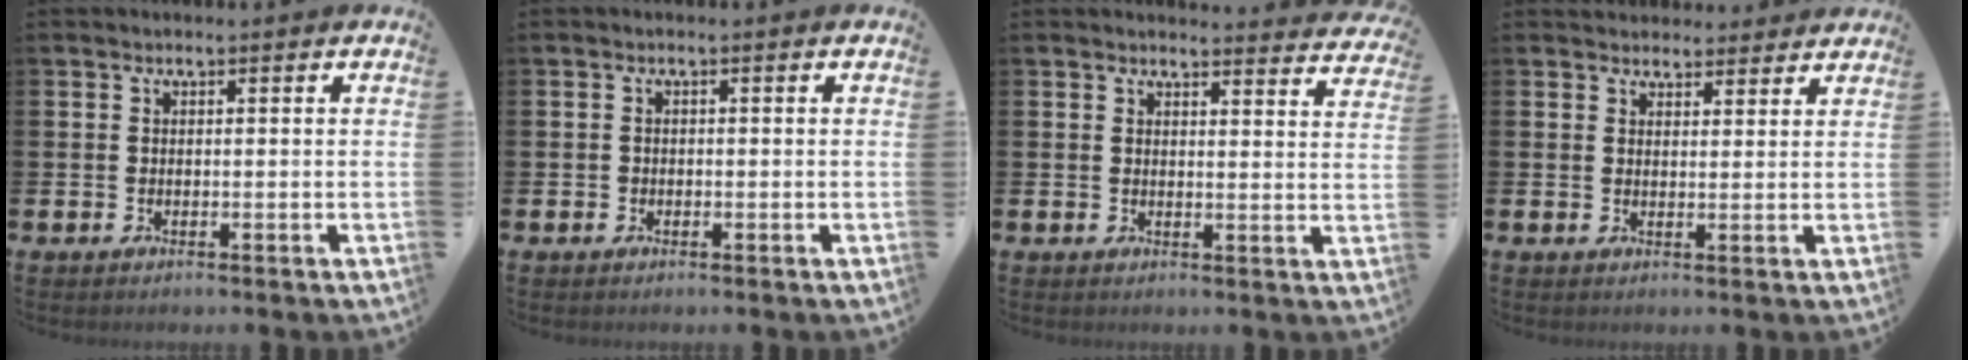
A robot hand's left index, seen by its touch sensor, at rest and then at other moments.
{"total": 0.7, "force": [-0.2, 0.6, 0.1], "torque": [-0.007, 0.007, -0.005]}
{"total": 3.0, "force": [3.0, 0.0, -0.2], "torque": [0.011, -0.026, 0.051]}
{"total": 3.1, "force": [2.9, 1.0, -0.3], "torque": [0.012, -0.014, 0.052]}